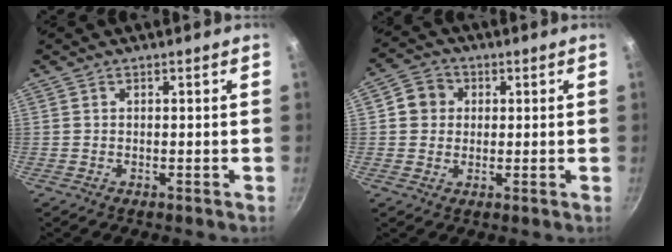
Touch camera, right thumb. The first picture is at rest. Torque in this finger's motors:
{"motor_torque": [-0.54, 0.65, -0.23, 0.05, 0.02]}